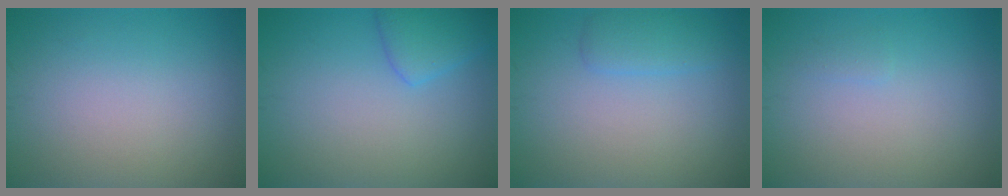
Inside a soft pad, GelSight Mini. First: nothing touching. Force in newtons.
{"total": 2.6, "press": 2.6, "slide": 0.2}
{"total": 1.8, "press": 1.8, "slide": 0.2}
{"total": 0.6, "press": 0.5, "slide": 0.1}